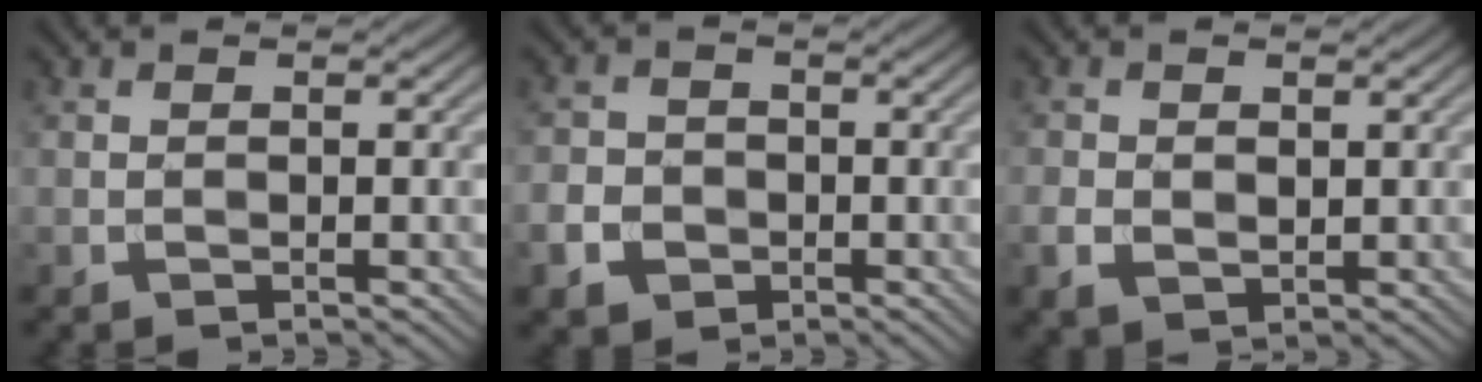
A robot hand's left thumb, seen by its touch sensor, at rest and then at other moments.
{"total": 4.1, "force": [-1.7, 3.5, 1.5], "torque": [-0.031, -0.010, -0.041]}
{"total": 2.5, "force": [-0.1, 1.9, 1.7], "torque": [-0.036, -0.007, 0.002]}